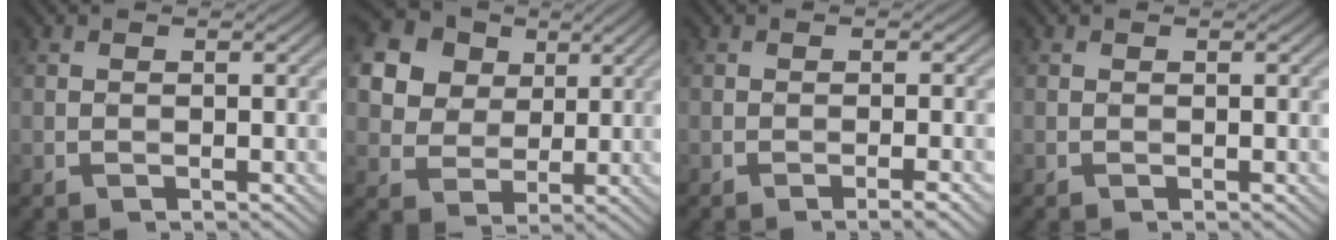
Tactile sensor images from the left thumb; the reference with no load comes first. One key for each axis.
{"total": 17.7, "fx": 8.5, "fy": 13.7, "fz": 7.3, "tx": -0.234, "ty": 0.031, "tz": 0.177}
{"total": 1.7, "fx": -1.0, "fy": -0.1, "fz": 1.3, "tx": -0.023, "ty": 0.009, "tz": -0.021}
{"total": 0.0}